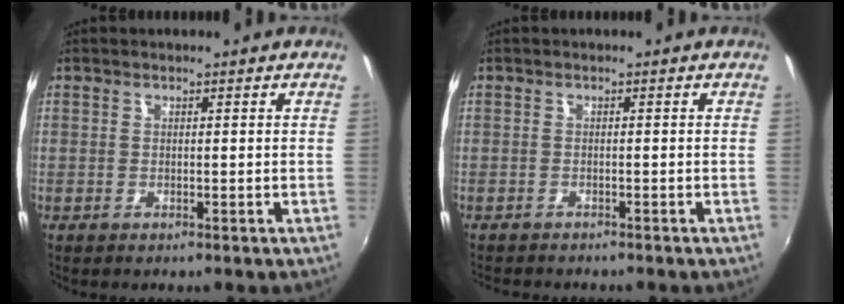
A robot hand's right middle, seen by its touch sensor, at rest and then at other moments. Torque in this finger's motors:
{"motor_torque": [1.04, -1.09, 0.11, 0.08]}